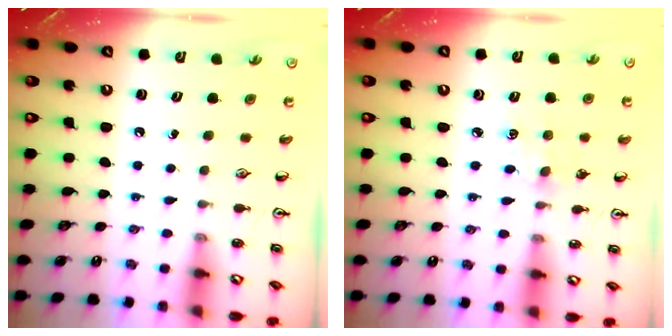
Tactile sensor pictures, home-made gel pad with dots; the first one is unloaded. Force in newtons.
{"total": 4.4, "press": 4.4, "slide": 0.6}